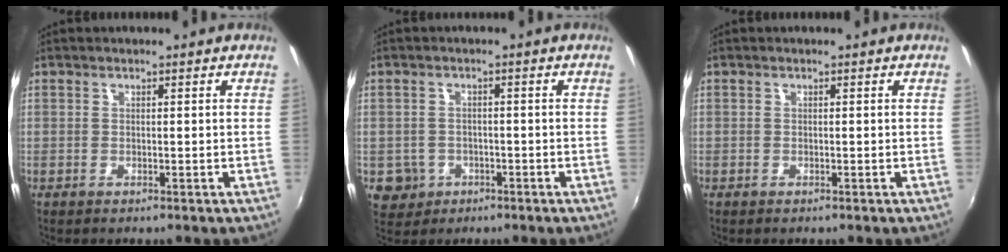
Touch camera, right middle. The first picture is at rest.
{"total": 4.8, "force": [-1.7, 4.3, 1.0], "torque": [-0.032, 0.003, -0.019]}
{"total": 0.0}